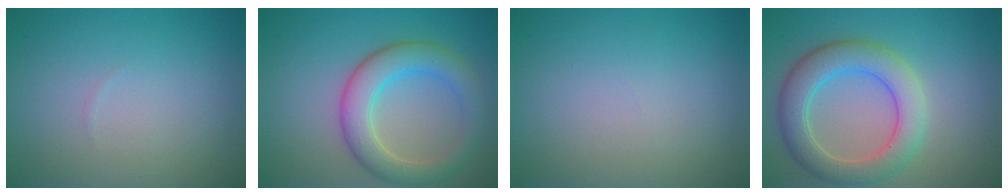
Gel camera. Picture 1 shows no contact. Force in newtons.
{"total": 5.2, "press": 5.2, "slide": 0.2}
{"total": 0.0}
{"total": 5.8, "press": 5.8, "slide": 0.5}